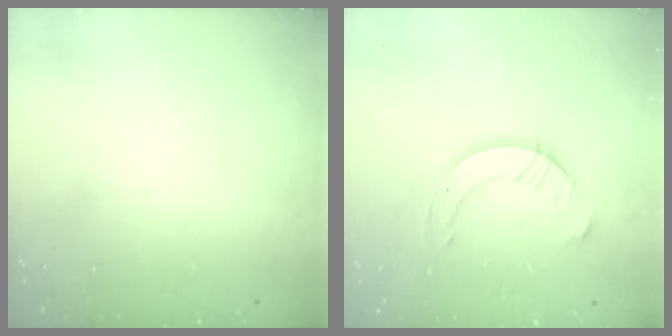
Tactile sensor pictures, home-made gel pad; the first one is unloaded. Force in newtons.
{"total": 9.2, "press": 9.2, "slide": 0.7}